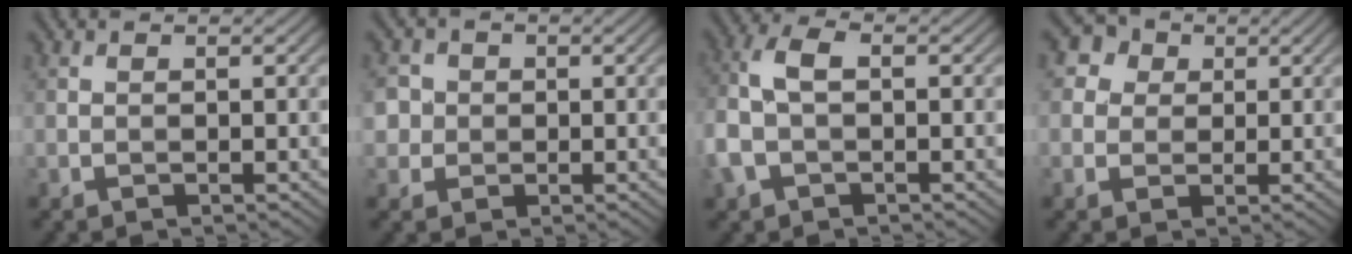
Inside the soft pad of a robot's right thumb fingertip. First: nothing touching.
{"total": 3.4, "force": [0.3, 3.3, 0.8], "torque": [-0.022, 0.004, -0.003]}
{"total": 5.8, "force": [-1.0, 3.6, 4.4], "torque": [-0.121, 0.012, -0.030]}
{"total": 4.1, "force": [1.3, 3.6, 1.3], "torque": [-0.046, 0.002, 0.019]}